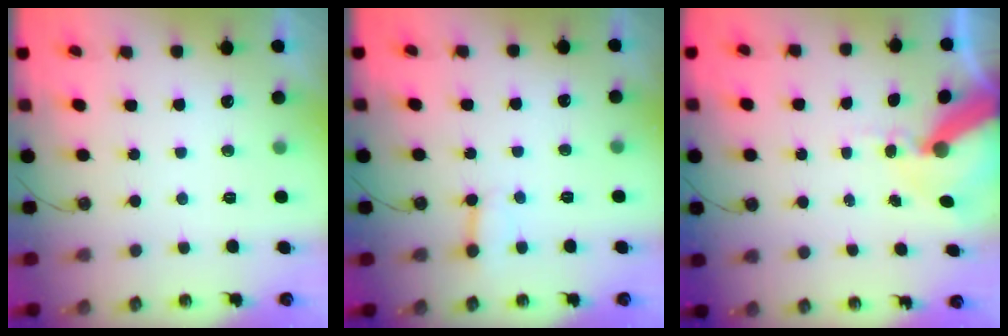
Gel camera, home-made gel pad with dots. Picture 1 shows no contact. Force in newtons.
{"total": 3.4, "press": 3.4, "slide": 0.2}
{"total": 11.9, "press": 11.8, "slide": 1.7}